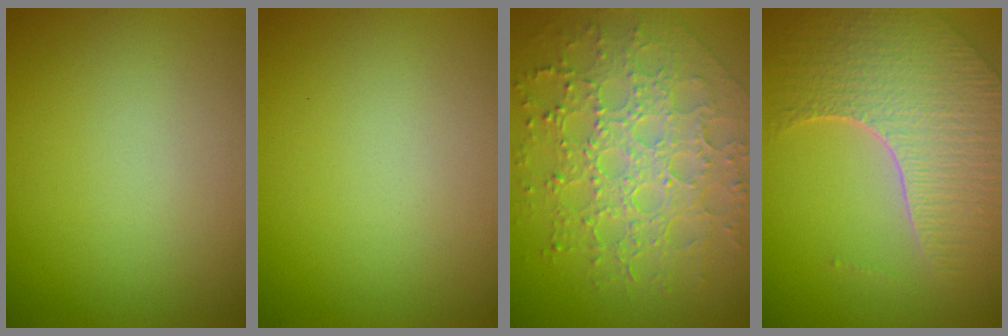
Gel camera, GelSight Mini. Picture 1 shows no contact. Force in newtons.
{"total": 0.0}
{"total": 7.8, "press": 5.6, "slide": 5.4}
{"total": 7.6, "press": 5.3, "slide": 5.5}